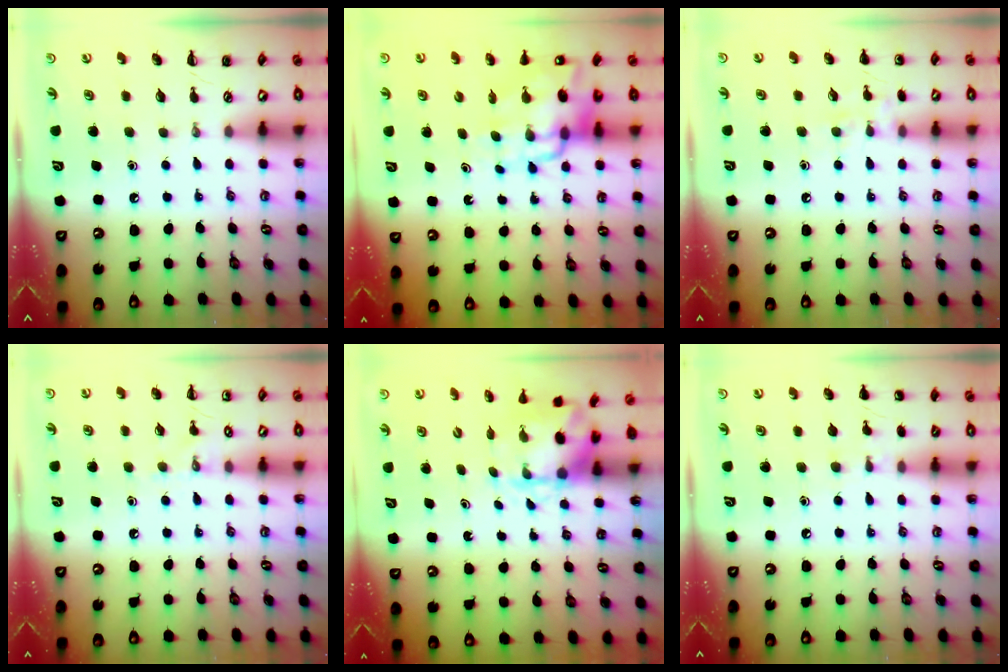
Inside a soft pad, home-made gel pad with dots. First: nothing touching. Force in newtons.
{"total": 13.5, "press": 12.9, "slide": 4.0}
{"total": 7.5, "press": 7.2, "slide": 1.8}
{"total": 7.5, "press": 7.3, "slide": 1.8}
{"total": 4.0, "press": 3.9, "slide": 0.7}
{"total": 5.8, "press": 5.6, "slide": 1.5}